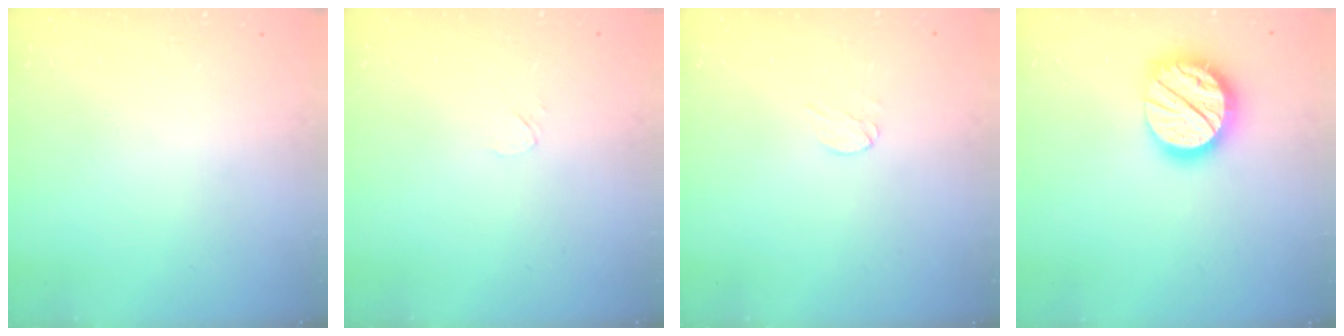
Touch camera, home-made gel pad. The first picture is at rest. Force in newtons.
{"total": 3.3, "press": 3.3, "slide": 0.4}
{"total": 3.0, "press": 3.0, "slide": 0.2}
{"total": 18.7, "press": 18.6, "slide": 1.5}